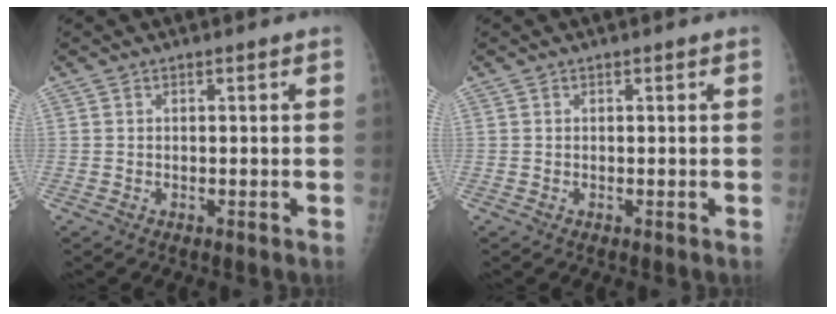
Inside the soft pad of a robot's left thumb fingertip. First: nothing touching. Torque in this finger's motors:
{"motor_torque": [0.00, 0.00, -0.01, -0.01, 0.00]}